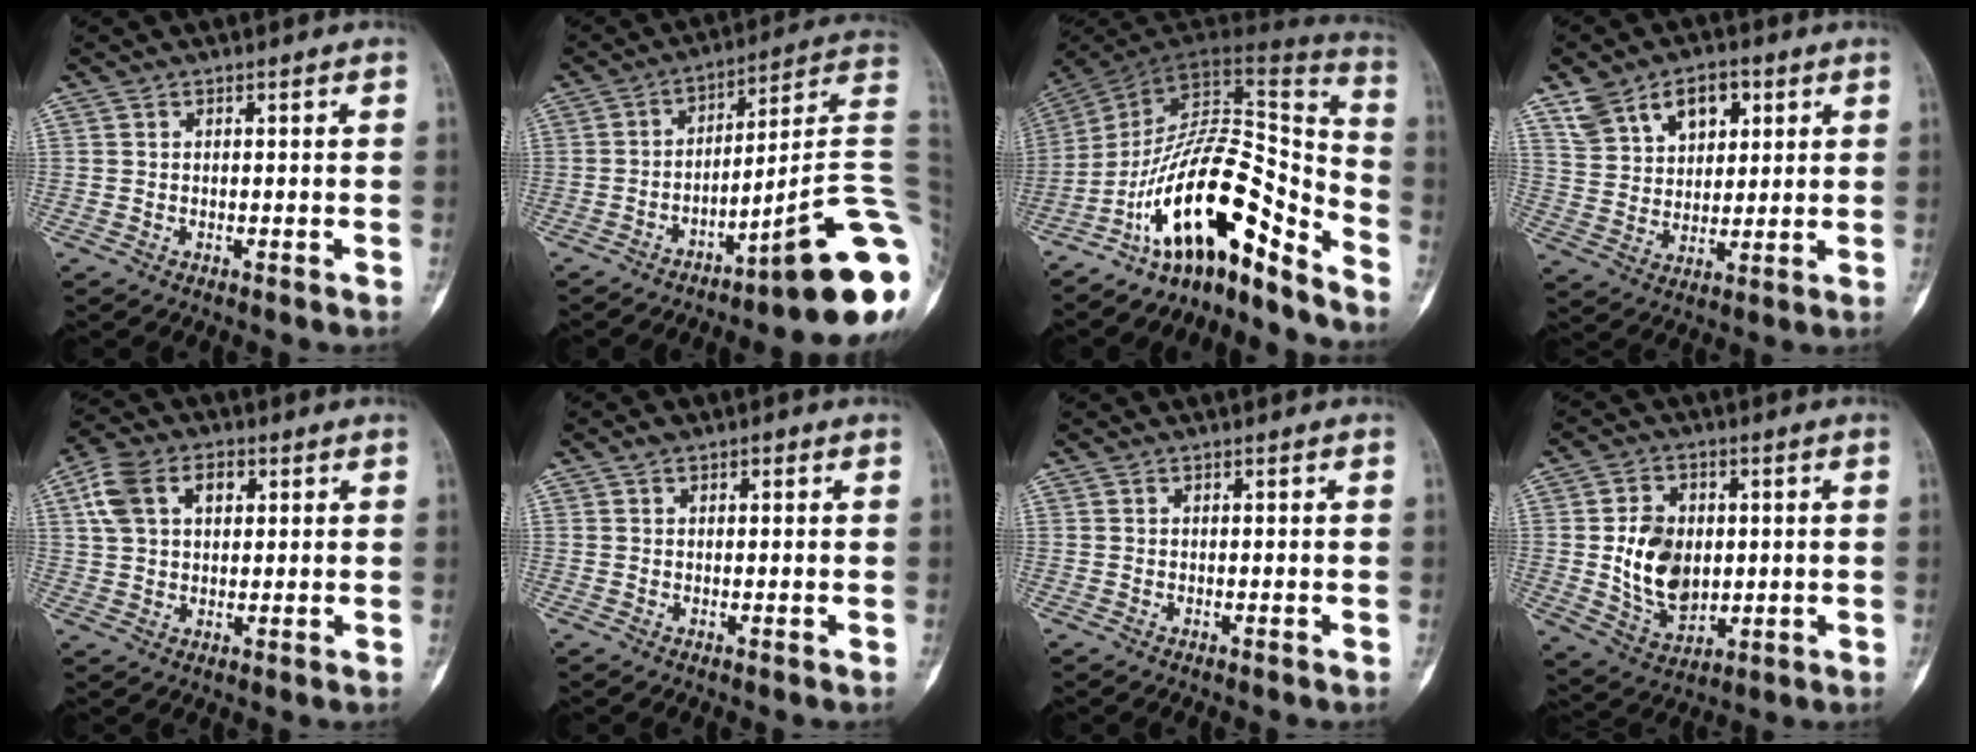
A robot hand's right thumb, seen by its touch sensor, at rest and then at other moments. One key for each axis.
{"total": 20.7, "fx": -8.1, "fy": 2.7, "fz": 18.8, "tx": -0.176, "ty": 0.075, "tz": -0.109}
{"total": 20.4, "fx": -13.9, "fy": 6.4, "fz": 13.4, "tx": -0.185, "ty": 0.135, "tz": -0.235}
{"total": 11.3, "fx": 5.8, "fy": 7.4, "fz": 6.4, "tx": -0.079, "ty": -0.011, "tz": 0.112}
{"total": 10.3, "fx": 3.5, "fy": 6.7, "fz": 6.9, "tx": -0.123, "ty": 0.015, "tz": 0.062}
{"total": 2.4, "fx": 1.2, "fy": 1.5, "fz": 1.5, "tx": -0.021, "ty": 0.006, "tz": 0.018}
{"total": 0.0}
{"total": 11.6, "fx": 0.5, "fy": 8.4, "fz": 8.0, "tx": -0.109, "ty": -0.011, "tz": 0.019}